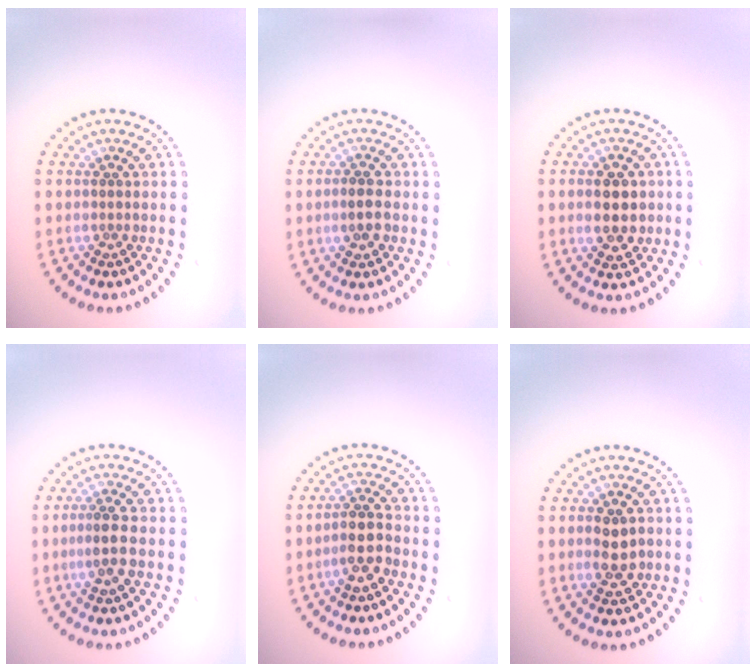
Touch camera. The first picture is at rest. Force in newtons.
{"total": 2.1, "press": 2.0, "slide": 0.3}
{"total": 4.4, "press": 4.4, "slide": 0.2}
{"total": 2.6, "press": 2.4, "slide": 0.9}
{"total": 2.8, "press": 2.5, "slide": 1.3}
{"total": 2.6, "press": 2.6, "slide": 0.0}